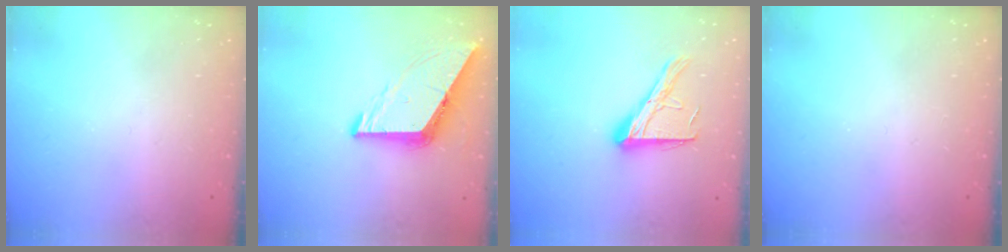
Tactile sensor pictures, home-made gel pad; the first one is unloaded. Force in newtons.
{"total": 8.2, "press": 8.2, "slide": 0.6}
{"total": 13.9, "press": 13.9, "slide": 1.2}
{"total": 0.0}